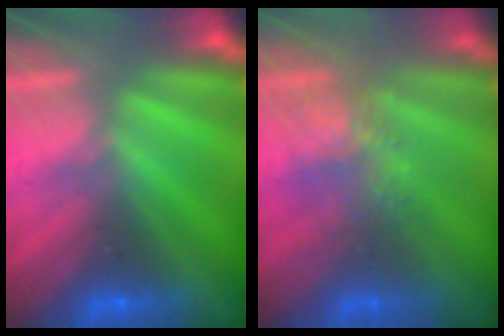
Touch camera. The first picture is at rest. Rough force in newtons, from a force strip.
{"total": 3.7}